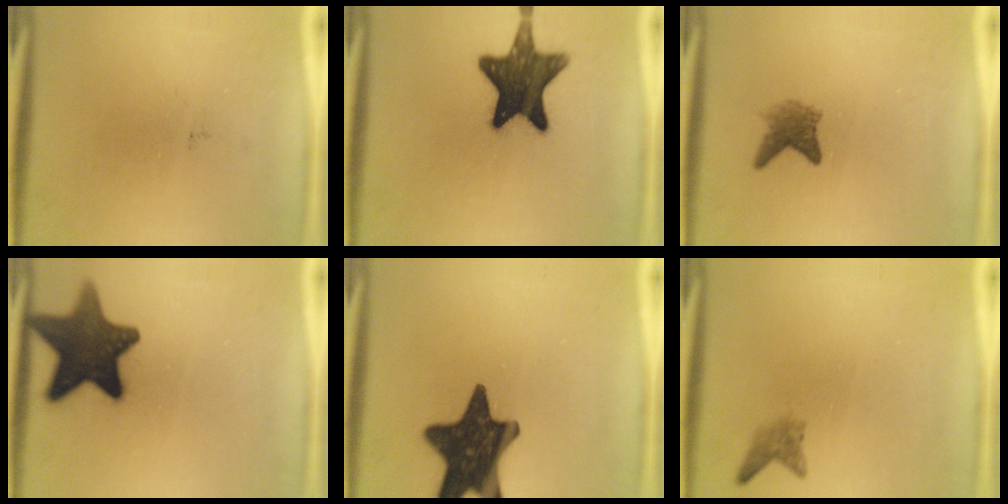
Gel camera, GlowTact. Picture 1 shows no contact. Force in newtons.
{"total": 14.0}
{"total": 2.7}
{"total": 14.8}
{"total": 16.9}
{"total": 1.6}